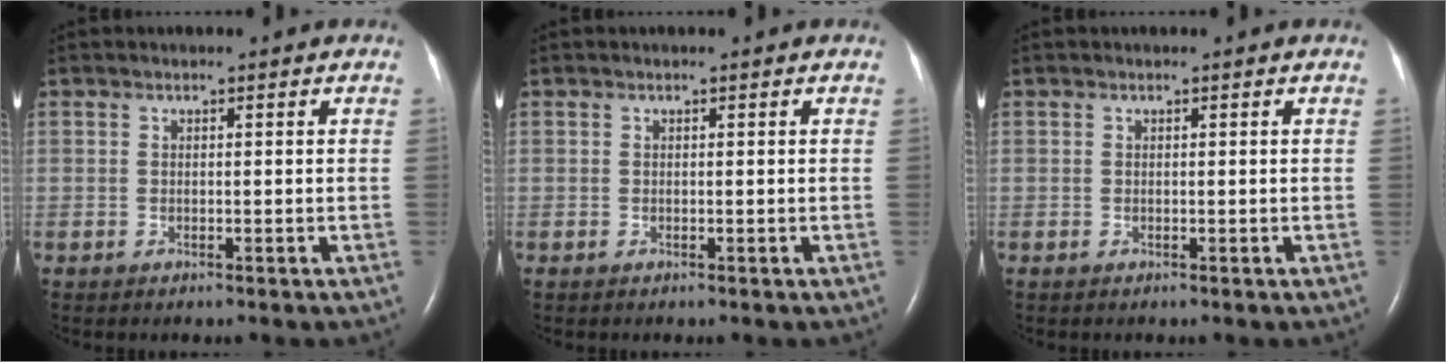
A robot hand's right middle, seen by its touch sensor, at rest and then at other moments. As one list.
[{"total": 0.0}, {"total": 0.0}]